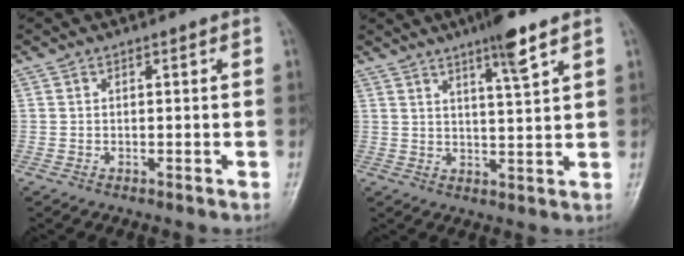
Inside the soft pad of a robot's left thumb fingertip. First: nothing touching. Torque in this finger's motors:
{"motor_torque": [1.12, 0.30, 1.04, -0.56, 0.30]}